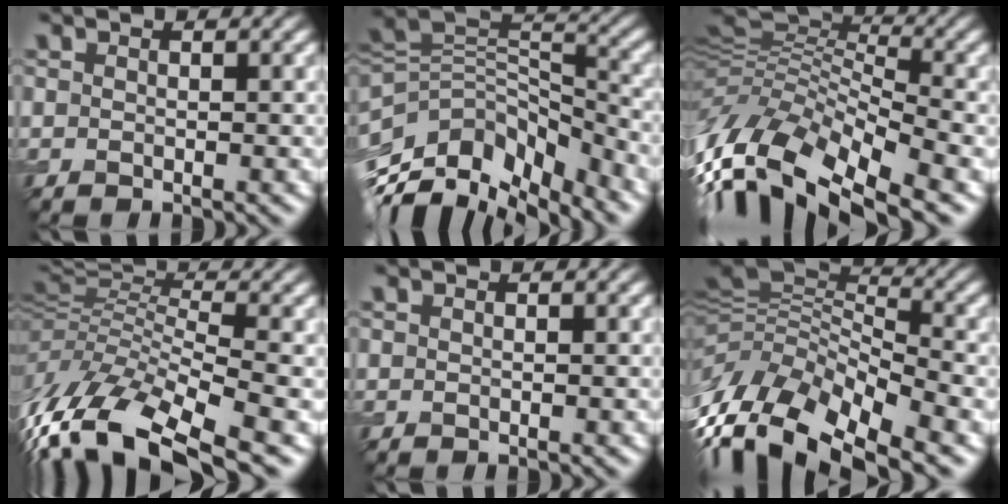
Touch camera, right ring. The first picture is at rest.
{"total": 10.6, "force": [-6.1, 5.8, 6.4], "torque": [-0.137, 0.018, -0.105]}
{"total": 12.3, "force": [-6.2, 5.2, 9.3], "torque": [-0.191, 0.018, -0.111]}
{"total": 9.9, "force": [-4.3, 3.5, 8.2], "torque": [-0.164, 0.007, -0.079]}
{"total": 0.0}
{"total": 11.9, "force": [-6.9, 5.3, 8.2], "torque": [-0.169, 0.006, -0.117]}